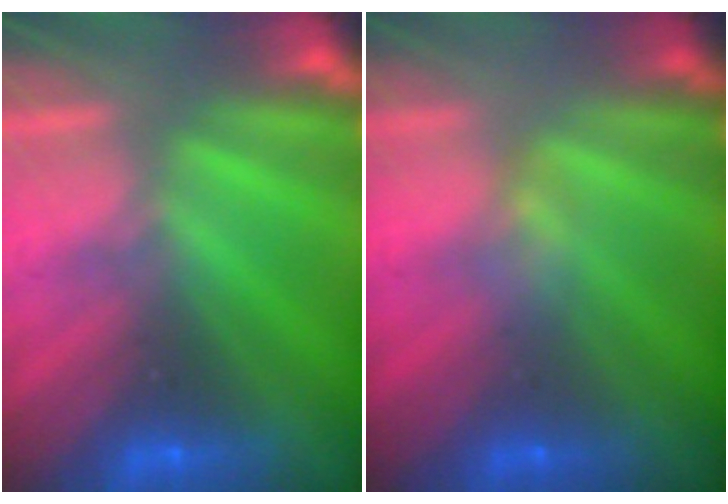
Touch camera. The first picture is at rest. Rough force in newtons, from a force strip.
{"total": 2.3}